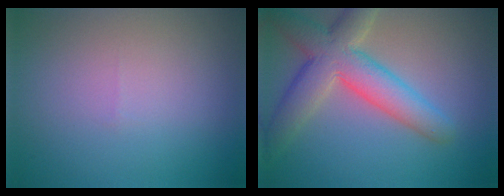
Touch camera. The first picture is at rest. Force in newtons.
{"total": 7.0, "press": 7.0, "slide": 0.4}